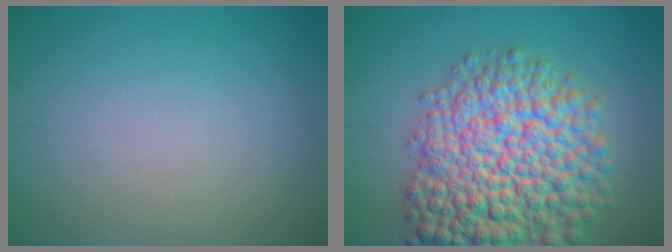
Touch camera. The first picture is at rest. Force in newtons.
{"total": 12.7, "press": 12.7, "slide": 0.5}